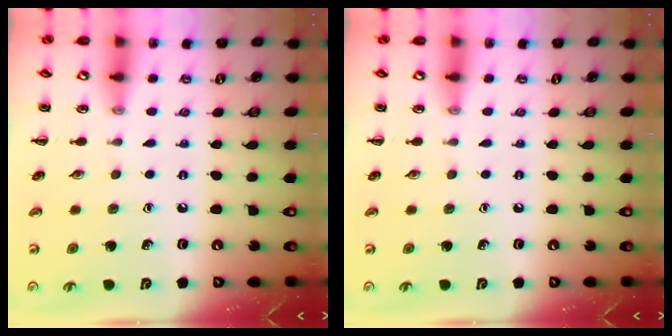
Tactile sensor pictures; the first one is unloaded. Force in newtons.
{"total": 0.0}